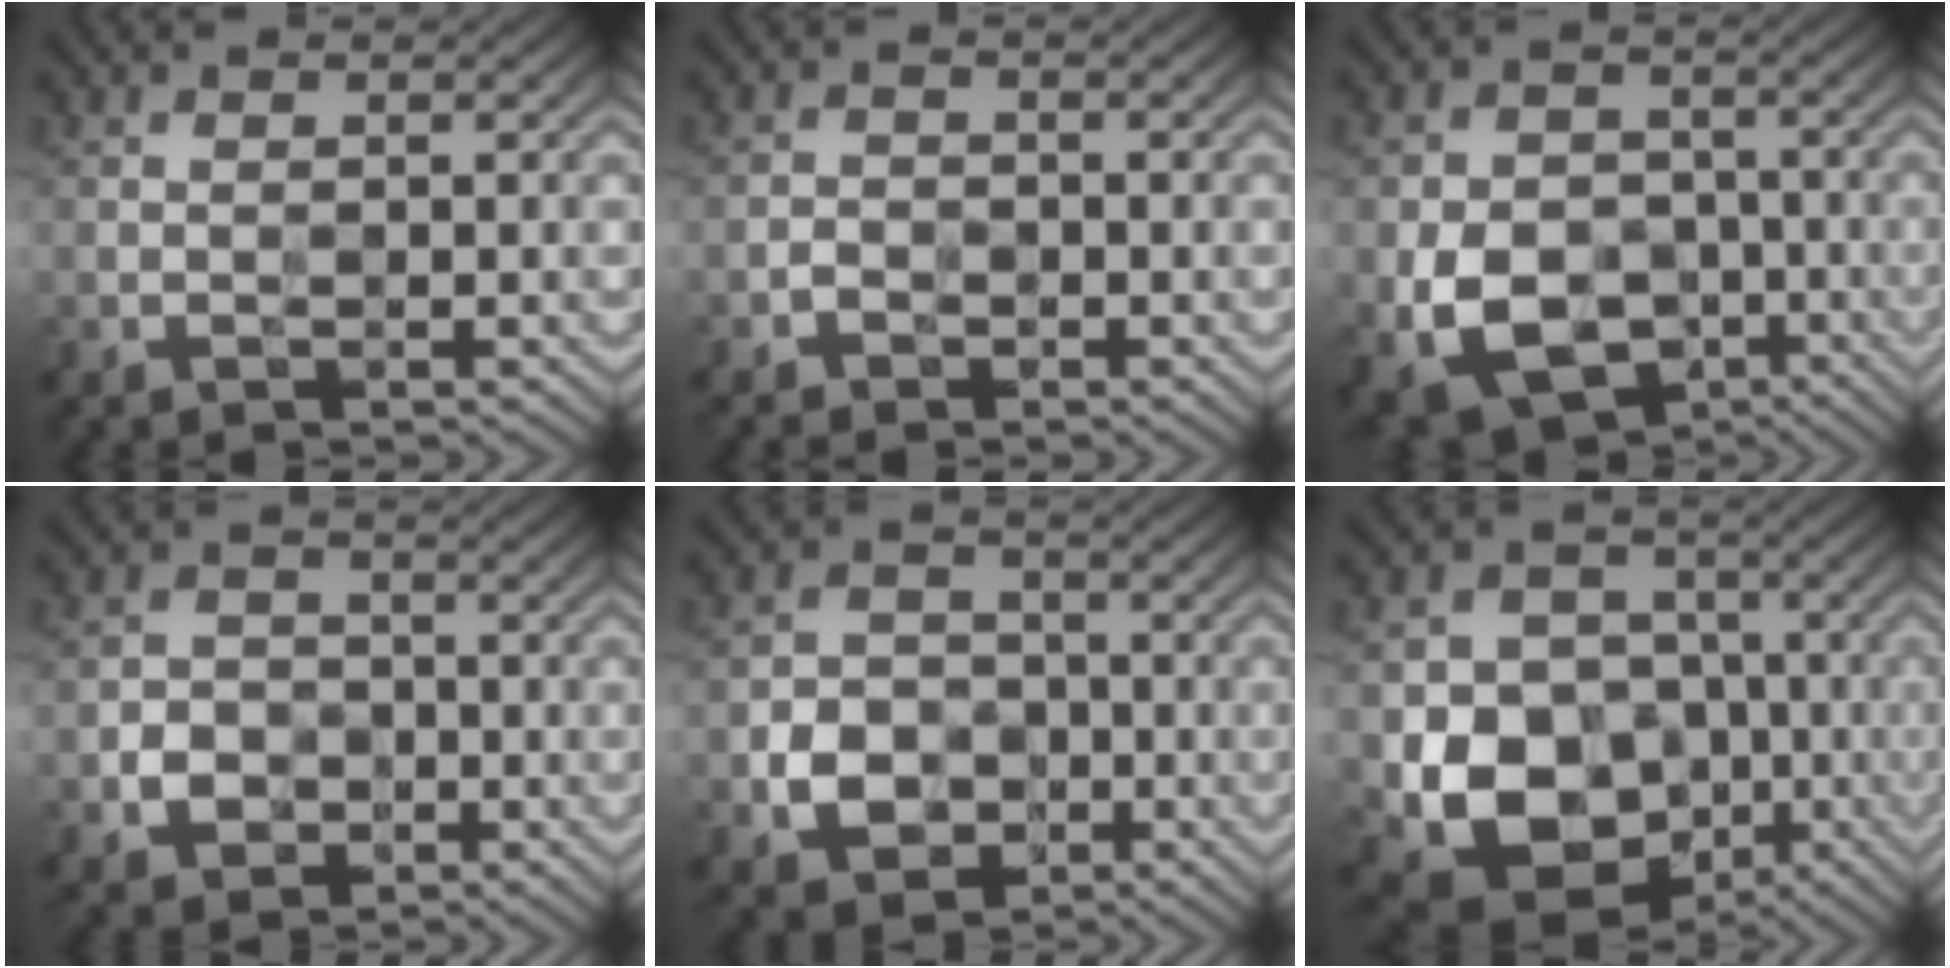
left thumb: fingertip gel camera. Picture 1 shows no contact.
{"total": 1.7, "force": [-1.3, 1.0, 0.4], "torque": [-0.007, 0.003, -0.030]}
{"total": 11.2, "force": [-4.0, 8.3, 6.3], "torque": [-0.134, -0.037, -0.077]}
{"total": 3.8, "force": [-1.6, 3.1, 1.4], "torque": [-0.025, -0.001, -0.033]}
{"total": 6.0, "force": [-2.1, 4.9, 2.8], "torque": [-0.057, -0.005, -0.046]}
{"total": 13.2, "force": [-3.8, 10.7, 6.8], "torque": [-0.152, -0.040, -0.073]}